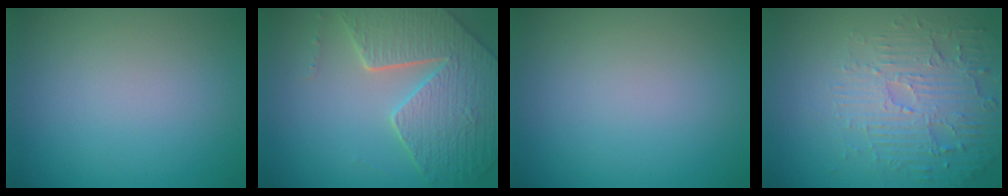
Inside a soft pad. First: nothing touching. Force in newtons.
{"total": 7.8, "press": 5.7, "slide": 5.3}
{"total": 0.0}
{"total": 5.3, "press": 3.8, "slide": 3.7}